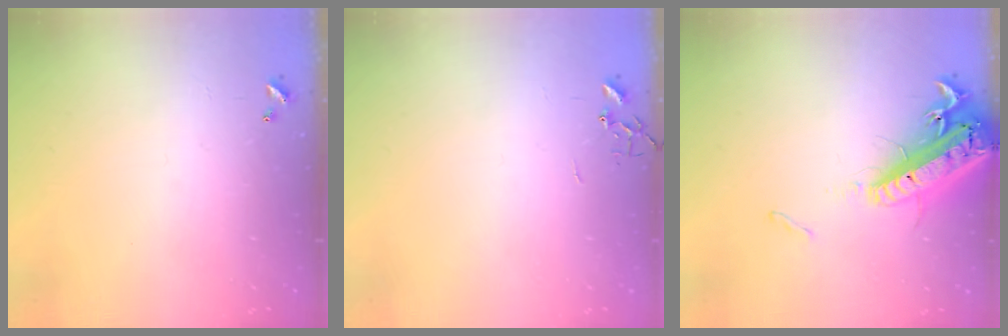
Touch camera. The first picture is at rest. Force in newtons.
{"total": 0.0}
{"total": 19.7, "press": 19.2, "slide": 4.1}